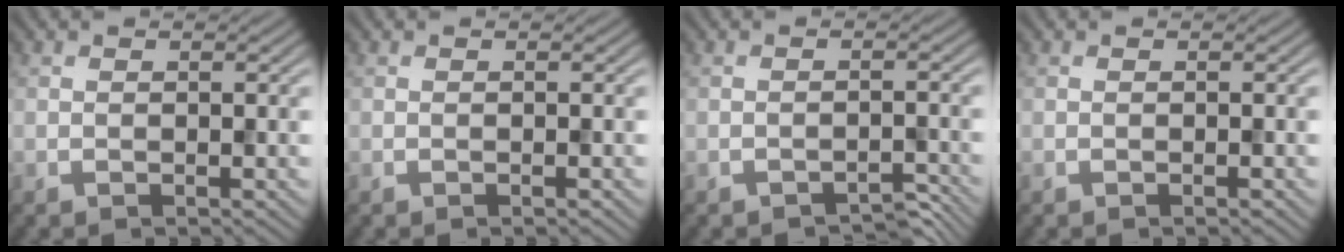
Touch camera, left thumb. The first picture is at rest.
{"total": 0.0}
{"total": 1.9, "force": [-1.7, 0.4, 0.6], "torque": [-0.006, 0.002, -0.027]}
{"total": 0.0}